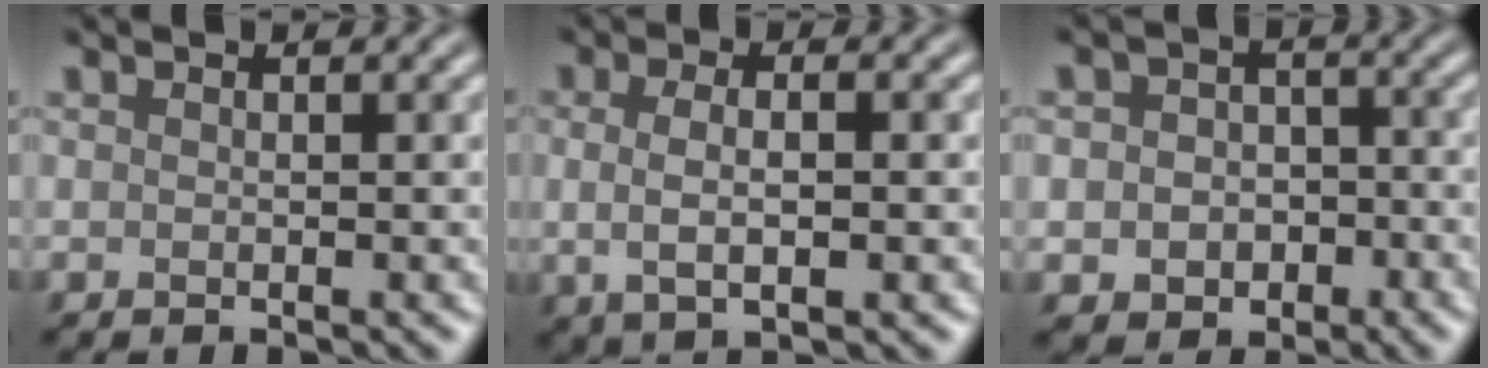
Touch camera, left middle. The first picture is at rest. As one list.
[{"total": 3.5, "force": [0.0, 1.3, 3.2], "torque": [-0.067, -0.004, 0.003]}, {"total": 4.3, "force": [-1.0, 3.7, 2.1], "torque": [-0.015, -0.009, -0.026]}]